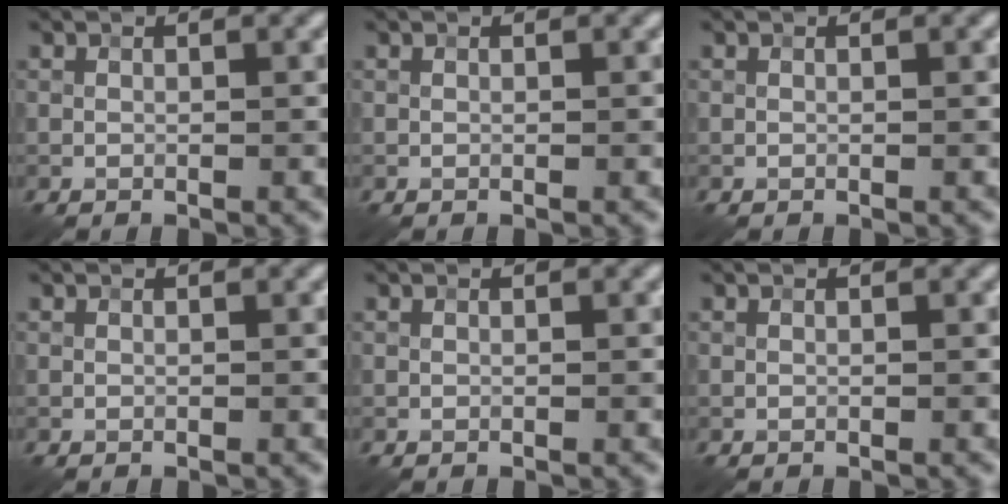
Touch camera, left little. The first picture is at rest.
{"total": 0.0}
{"total": 0.0}
{"total": 0.0}
{"total": 0.0}
{"total": 0.0}